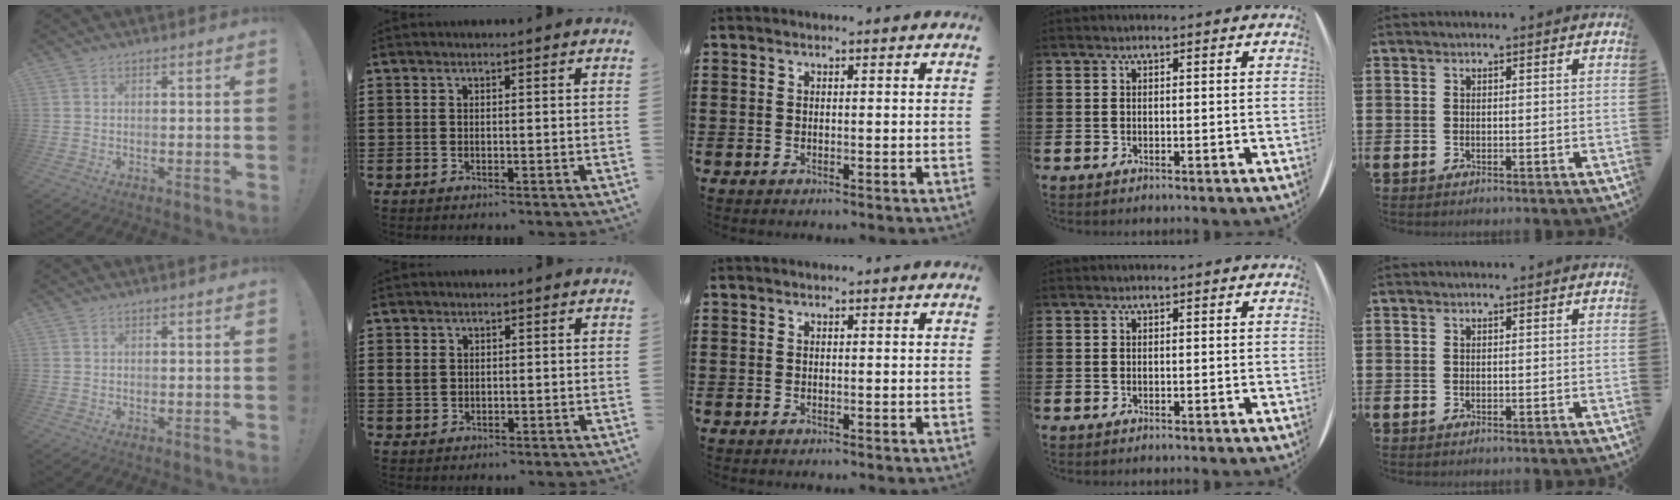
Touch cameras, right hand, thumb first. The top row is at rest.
{"index": {"total": 1.7, "force": [0.3, 1.5, 0.9], "torque": [-0.021, 0.006, 0.004]}}